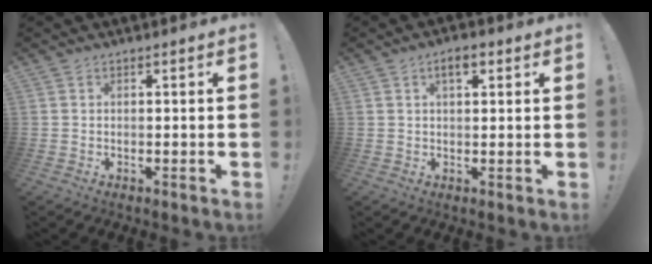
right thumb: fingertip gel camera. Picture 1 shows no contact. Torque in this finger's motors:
{"motor_torque": [0.15, 1.27, 0.46, -0.07, -0.01]}